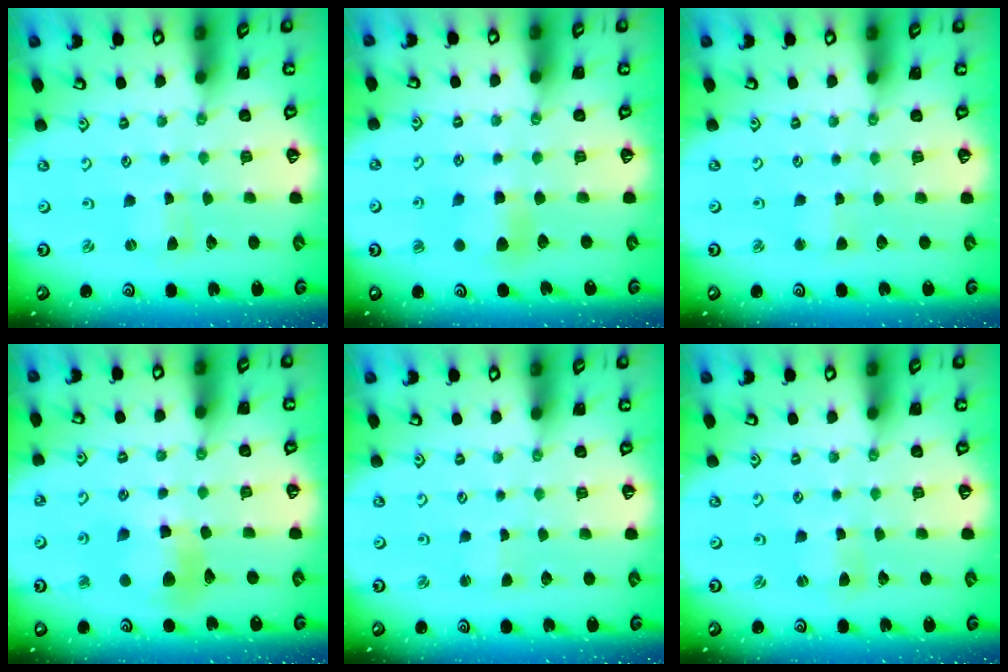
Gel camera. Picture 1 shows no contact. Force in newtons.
{"total": 7.3, "press": 7.3, "slide": 0.6}
{"total": 2.5, "press": 2.5, "slide": 0.2}
{"total": 10.2, "press": 10.2, "slide": 1.3}
{"total": 1.3, "press": 1.3, "slide": 0.2}
{"total": 0.9, "press": 0.9, "slide": 0.2}